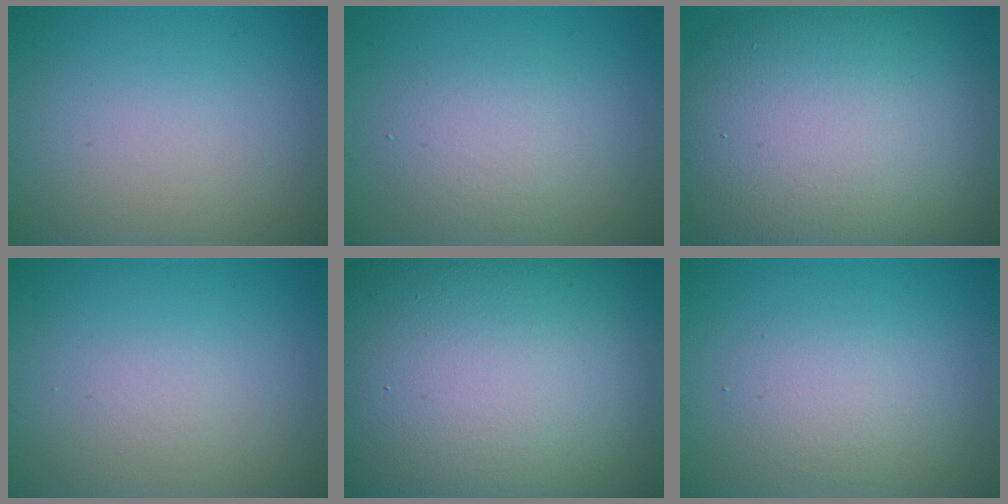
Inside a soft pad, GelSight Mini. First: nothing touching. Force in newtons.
{"total": 2.9, "press": 2.9, "slide": 0.2}
{"total": 15.6, "press": 15.6, "slide": 1.1}
{"total": 0.6, "press": 0.6, "slide": 0.1}
{"total": 24.8, "press": 24.8, "slide": 1.1}
{"total": 2.4, "press": 2.4, "slide": 0.0}